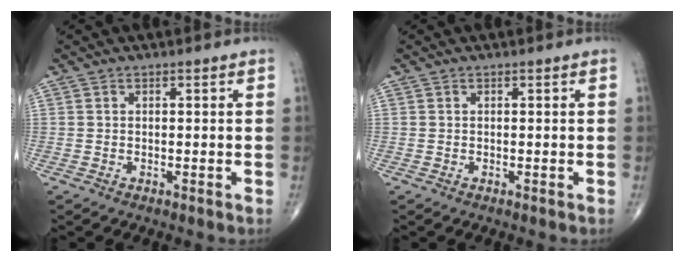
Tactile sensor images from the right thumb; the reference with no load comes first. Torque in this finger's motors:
{"motor_torque": [0.00, 0.00, -0.02, 0.01, 0.00]}